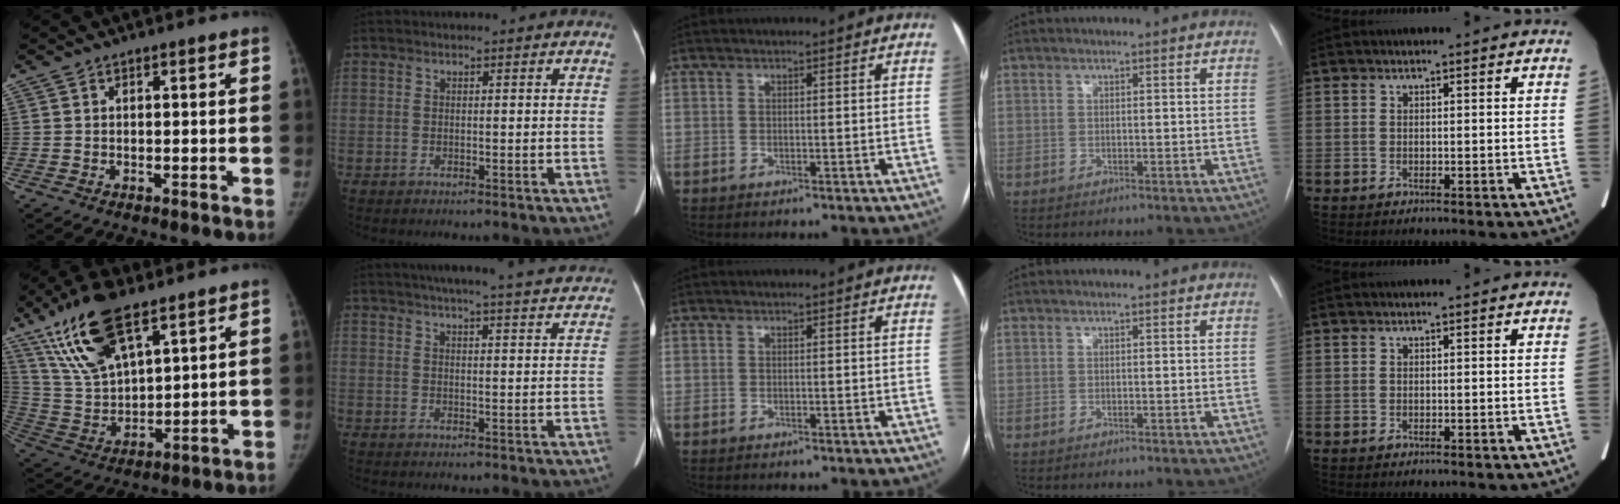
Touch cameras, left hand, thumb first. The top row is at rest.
{"thumb": {"total": 17.7, "force": [10.8, 7.0, 12.1], "torque": [-0.215, -0.035, 0.217]}, "index": {"total": 18.3, "force": [16.5, 1.6, 7.7], "torque": [-0.104, 0.011, 0.197]}}